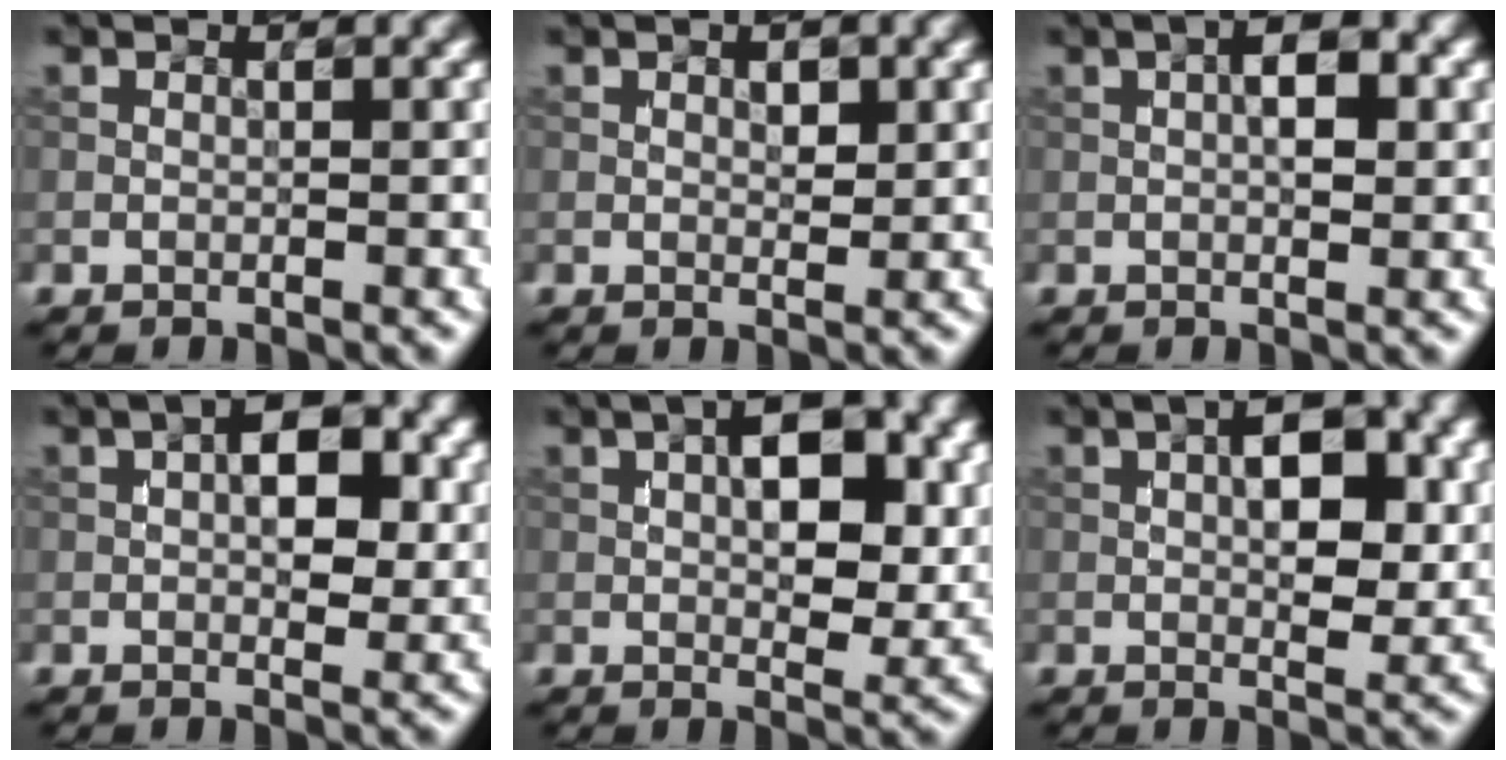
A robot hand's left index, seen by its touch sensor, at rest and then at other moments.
{"total": 1.4, "force": [0.5, 0.7, 1.1], "torque": [-0.012, -0.003, 0.009]}
{"total": 3.1, "force": [0.5, 1.3, 2.8], "torque": [-0.042, 0.006, 0.004]}
{"total": 4.9, "force": [0.8, 2.5, 4.1], "torque": [-0.055, 0.005, 0.008]}
{"total": 6.3, "force": [1.2, 3.0, 5.5], "torque": [-0.073, 0.002, 0.018]}
{"total": 5.3, "force": [0.8, 2.3, 4.7], "torque": [-0.065, 0.003, 0.010]}